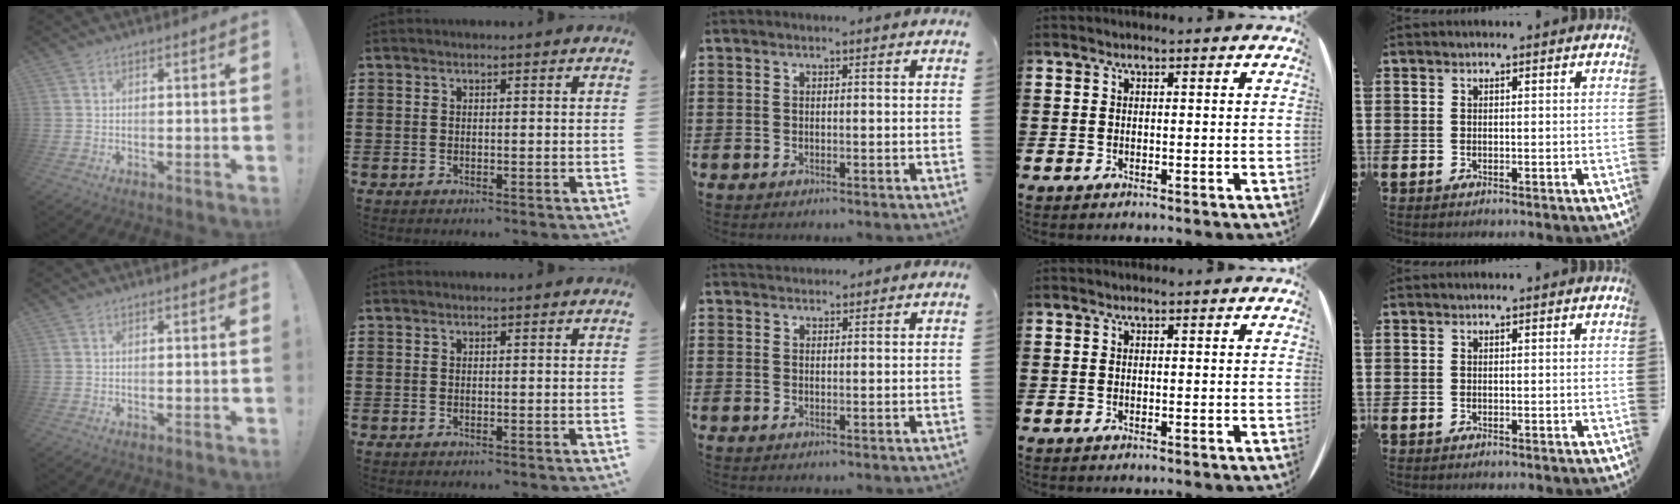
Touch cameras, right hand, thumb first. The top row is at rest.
{"middle": {"total": 1.5, "force": [1.5, 0.3, -0.3], "torque": [0.002, 0.002, 0.029]}}